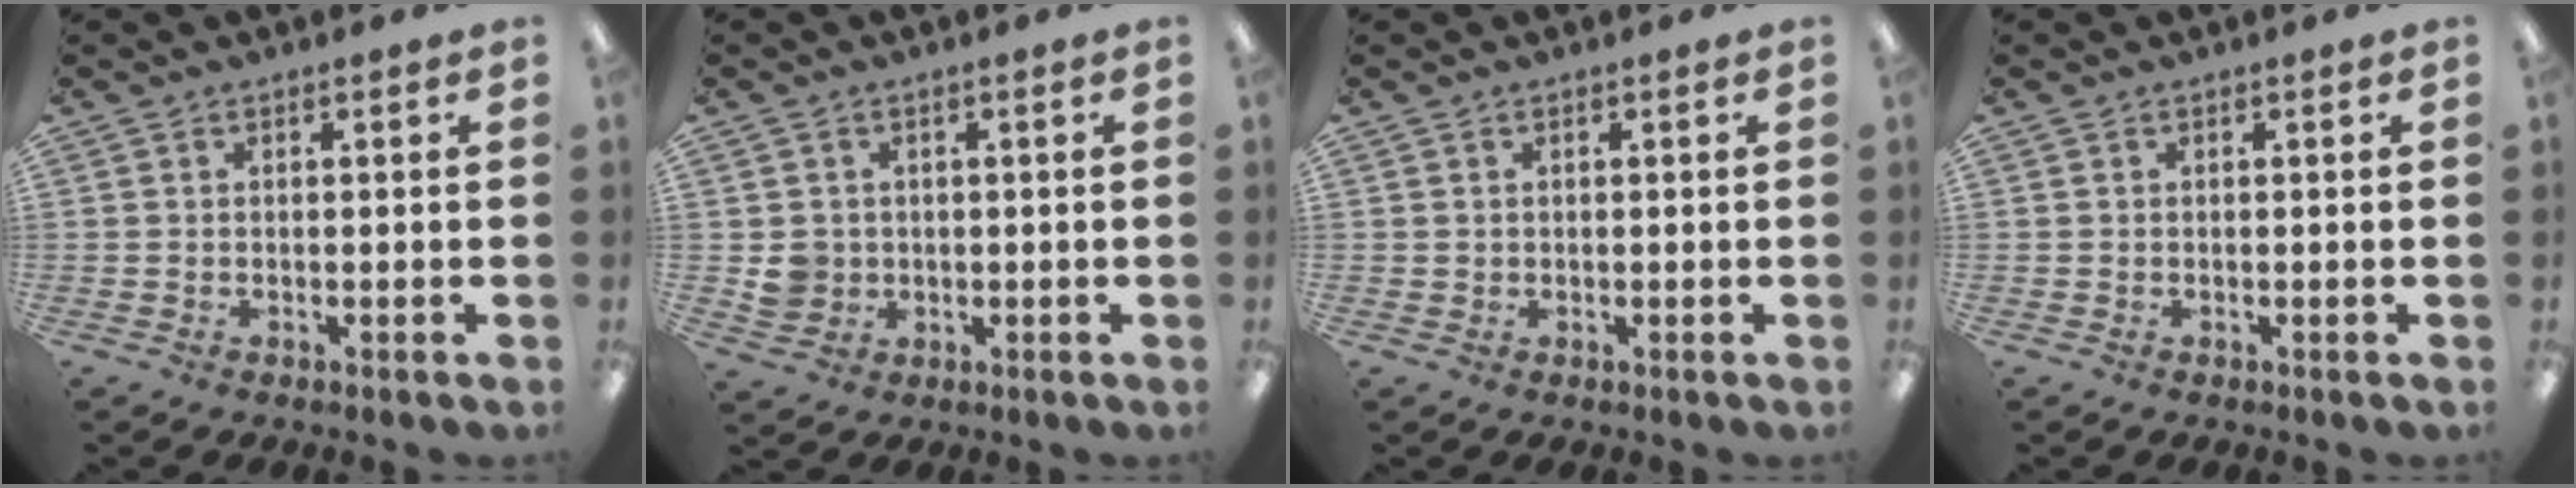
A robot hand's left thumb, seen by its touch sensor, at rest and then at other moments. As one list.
[{"total": 3.9, "force": [0.7, 3.8, 0.7], "torque": [-0.004, 0.002, 0.012]}, {"total": 0.6, "force": [0.4, 0.4, 0.0], "torque": [0.001, 0.004, 0.007]}, {"total": 0.0}]